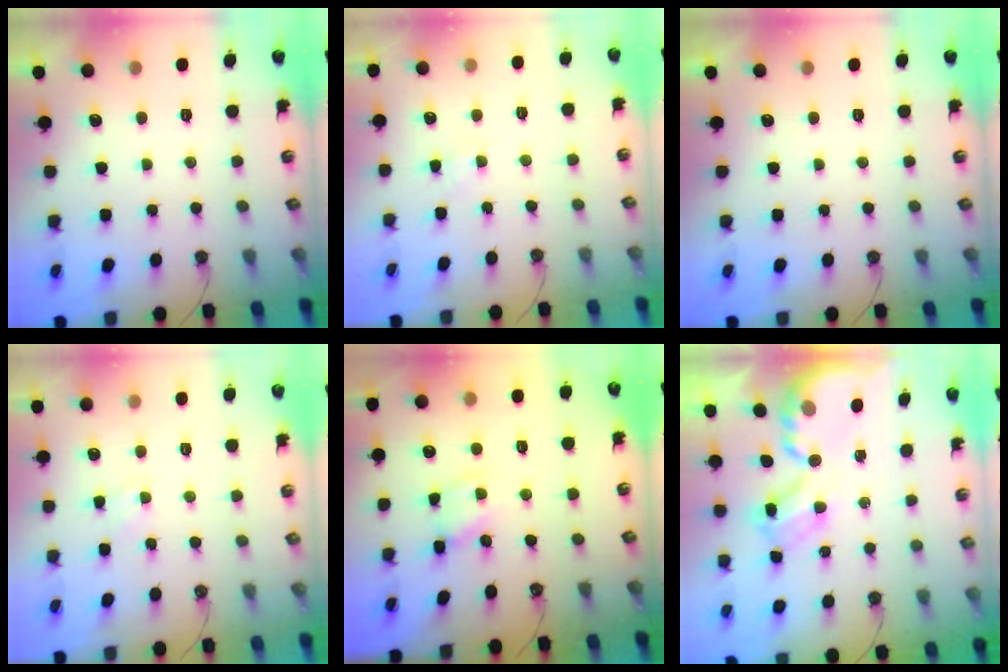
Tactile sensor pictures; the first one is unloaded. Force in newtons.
{"total": 1.6, "press": 1.5, "slide": 0.3}
{"total": 0.0}
{"total": 4.2, "press": 4.1, "slide": 0.5}
{"total": 3.1, "press": 3.1, "slide": 0.1}
{"total": 4.9, "press": 4.9, "slide": 0.3}